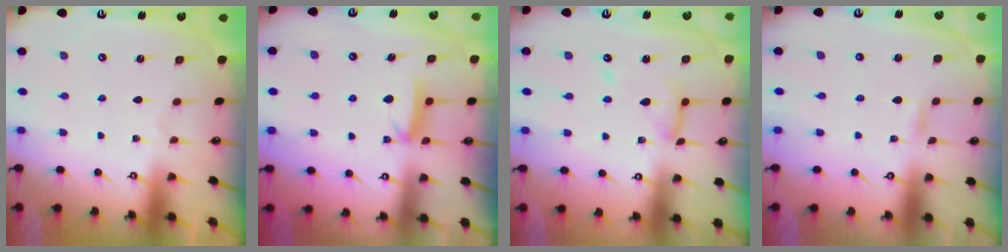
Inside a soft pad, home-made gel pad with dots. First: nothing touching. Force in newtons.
{"total": 6.2, "press": 6.2, "slide": 0.6}
{"total": 10.7, "press": 10.7, "slide": 1.0}
{"total": 2.8, "press": 2.8, "slide": 0.2}